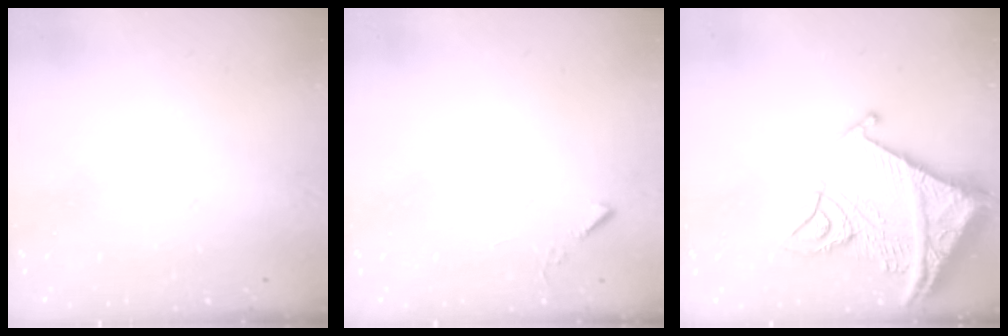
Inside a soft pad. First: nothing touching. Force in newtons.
{"total": 4.0, "press": 3.9, "slide": 0.5}
{"total": 19.6, "press": 19.5, "slide": 2.1}